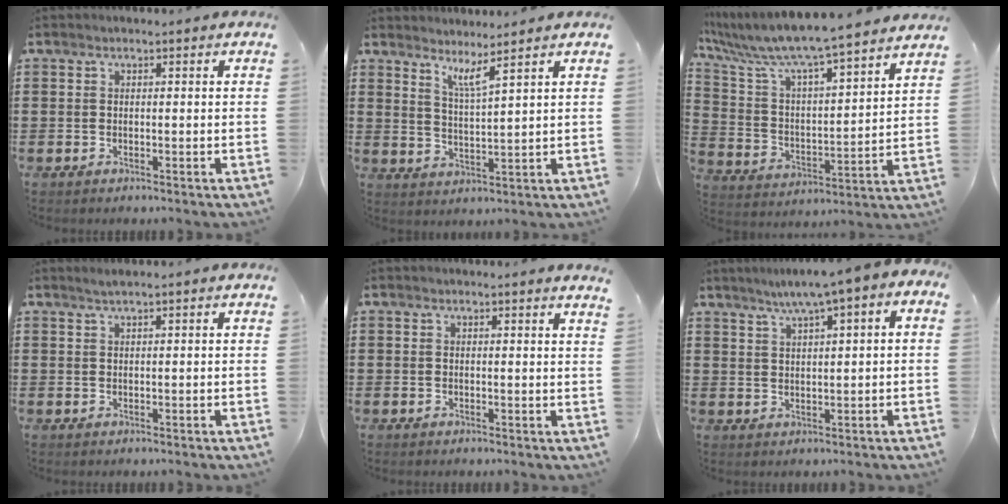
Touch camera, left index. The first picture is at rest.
{"total": 4.4, "force": [3.8, -0.6, 2.1], "torque": [-0.053, -0.019, 0.066]}
{"total": 7.3, "force": [6.8, -0.4, 2.8], "torque": [-0.089, -0.060, 0.108]}
{"total": 1.3, "force": [0.9, -0.1, 0.9], "torque": [-0.016, 0.001, 0.016]}
{"total": 1.4, "force": [1.1, -0.4, 0.6], "torque": [-0.013, -0.004, 0.022]}
{"total": 3.9, "force": [2.3, 0.4, 3.1], "torque": [-0.065, -0.010, 0.034]}